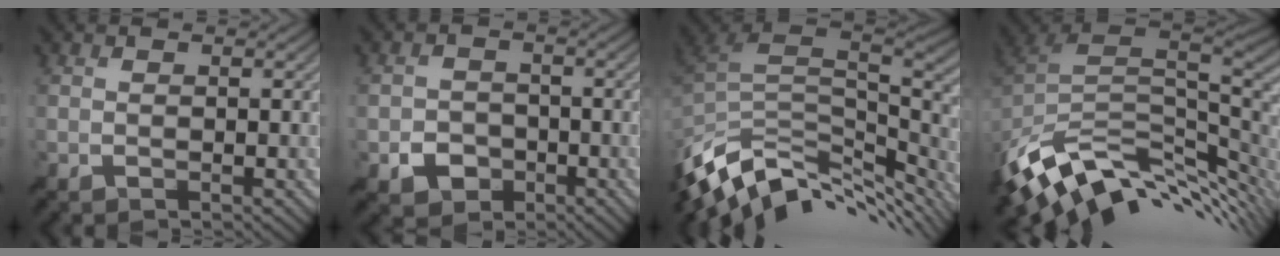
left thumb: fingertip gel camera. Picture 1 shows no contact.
{"total": 3.4, "force": [-1.4, 2.8, 1.3], "torque": [-0.021, -0.003, -0.026]}
{"total": 12.1, "force": [-5.2, 6.3, 8.9], "torque": [-0.216, -0.011, -0.088]}
{"total": 13.3, "force": [-3.1, 7.7, 10.3], "torque": [-0.230, -0.019, -0.039]}